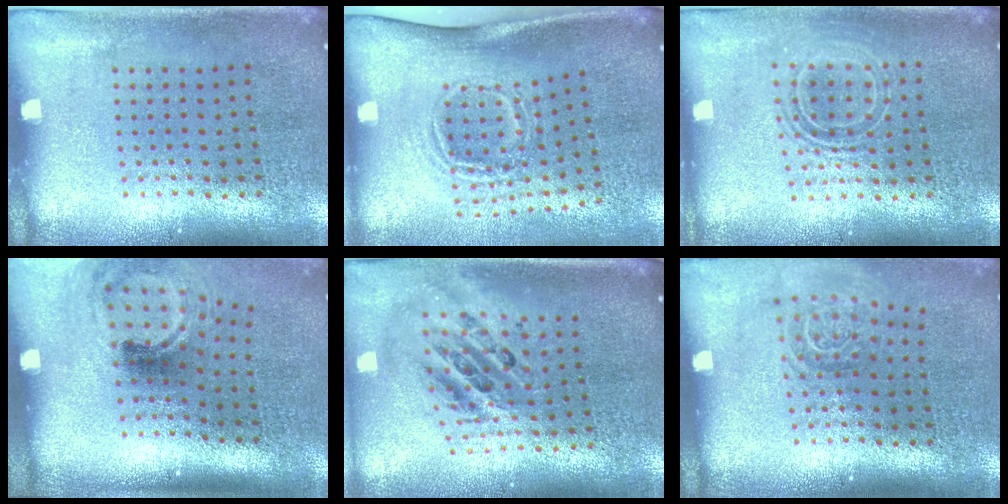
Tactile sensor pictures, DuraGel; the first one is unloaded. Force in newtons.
{"total": 1.8, "press": 1.2, "slide": 1.4}
{"total": 1.7, "press": 1.3, "slide": 1.1}
{"total": 1.9, "press": 1.2, "slide": 1.5}
{"total": 2.4, "press": 1.7, "slide": 1.6}
{"total": 1.6, "press": 1.1, "slide": 1.1}